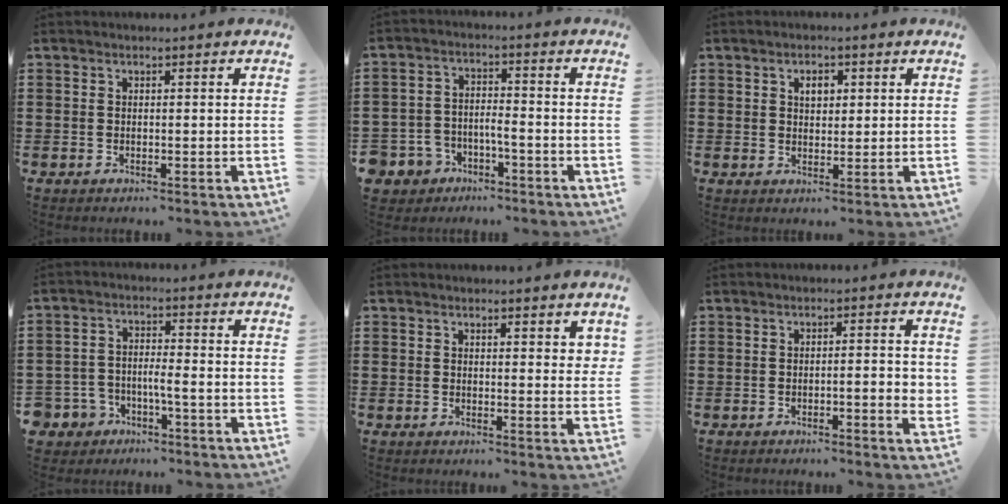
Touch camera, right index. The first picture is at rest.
{"total": 4.6, "force": [-4.0, 2.2, 0.7], "torque": [-0.048, -0.001, -0.090]}
{"total": 2.7, "force": [1.0, 1.7, 1.8], "torque": [-0.034, 0.007, 0.016]}
{"total": 3.9, "force": [-2.9, 2.0, 1.6], "torque": [-0.055, -0.003, -0.065]}
{"total": 1.7, "force": [1.5, 0.5, 0.5], "torque": [-0.004, 0.002, 0.028]}
{"total": 2.9, "force": [-0.8, 0.4, 2.8], "torque": [-0.046, 0.000, -0.015]}